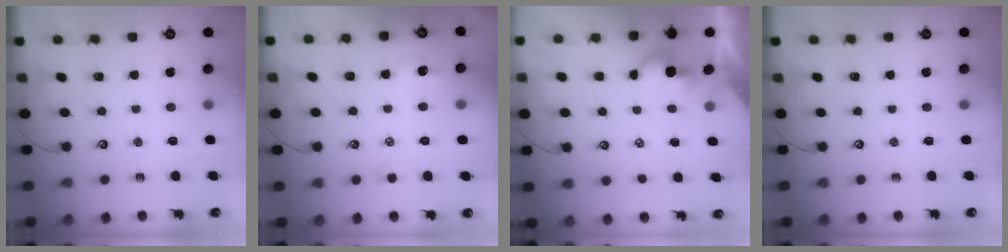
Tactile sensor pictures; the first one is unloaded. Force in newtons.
{"total": 0.9, "press": 0.7, "slide": 0.6}
{"total": 2.4, "press": 2.4, "slide": 0.2}
{"total": 0.0}